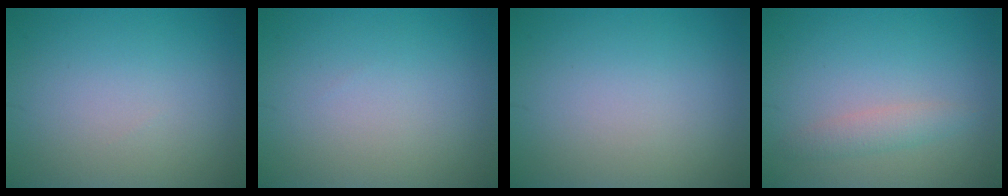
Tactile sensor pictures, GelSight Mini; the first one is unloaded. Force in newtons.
{"total": 0.0}
{"total": 0.0}
{"total": 1.7, "press": 1.7, "slide": 0.1}